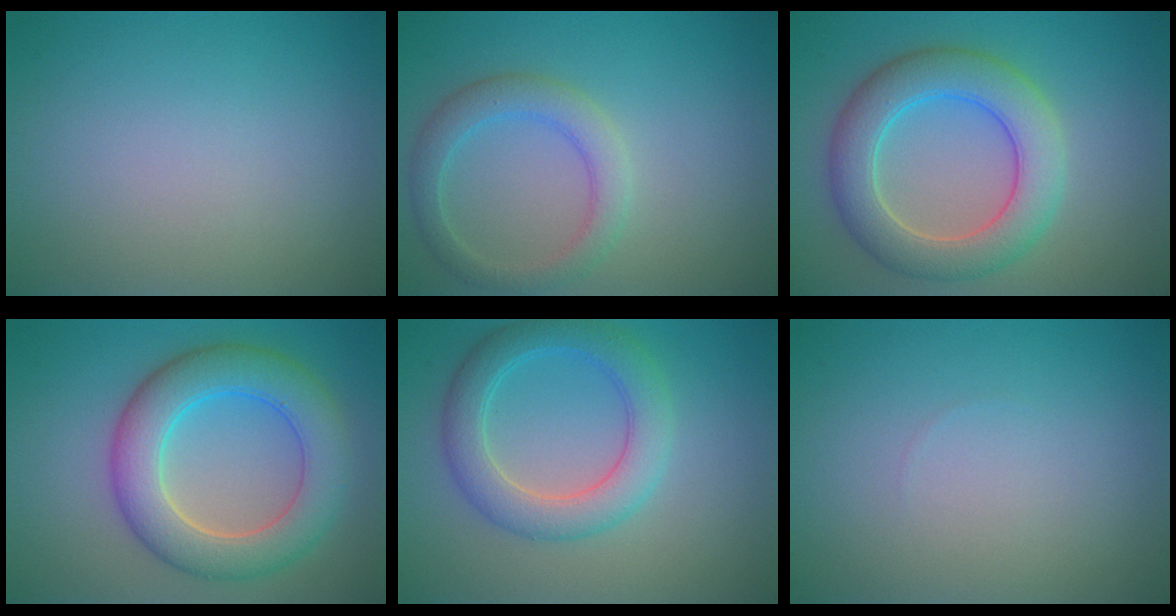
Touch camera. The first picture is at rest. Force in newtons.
{"total": 3.2, "press": 3.2, "slide": 0.2}
{"total": 6.6, "press": 6.6, "slide": 0.2}
{"total": 7.2, "press": 7.2, "slide": 0.3}
{"total": 4.8, "press": 4.8, "slide": 0.1}
{"total": 0.0}